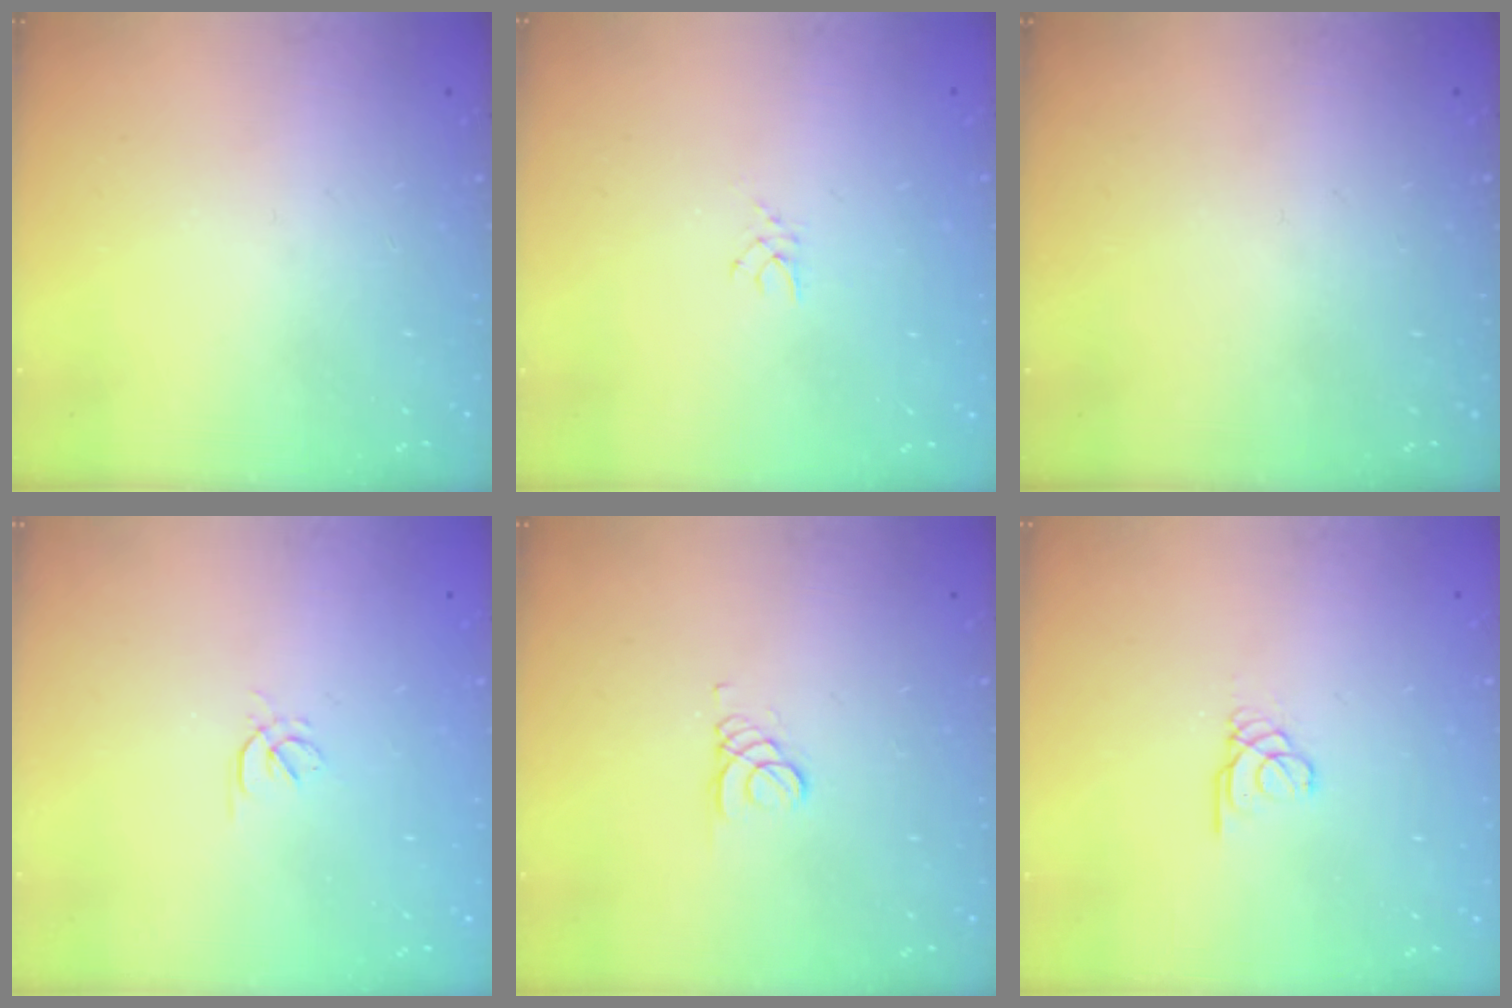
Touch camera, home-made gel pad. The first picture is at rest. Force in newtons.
{"total": 2.1, "press": 2.1, "slide": 0.3}
{"total": 0.0}
{"total": 1.7, "press": 1.6, "slide": 0.5}
{"total": 0.7, "press": 0.7, "slide": 0.1}
{"total": 1.7, "press": 1.7, "slide": 0.2}